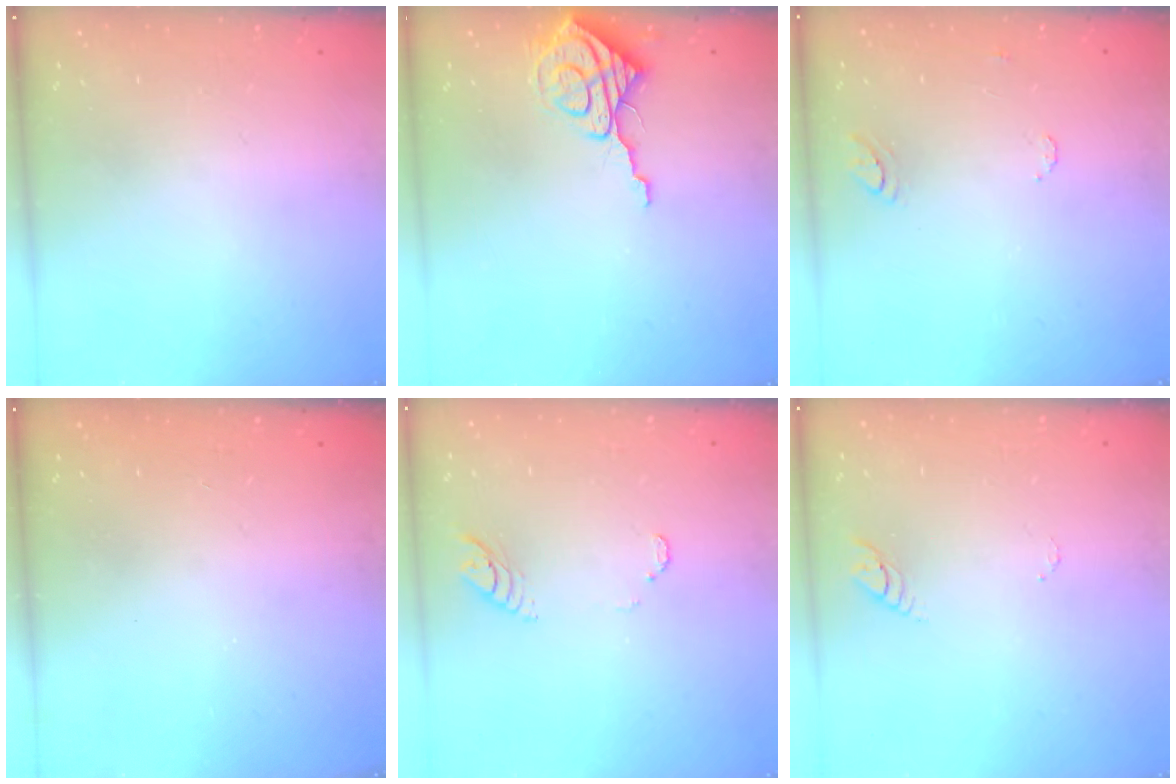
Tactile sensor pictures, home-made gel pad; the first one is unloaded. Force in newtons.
{"total": 8.9, "press": 8.9, "slide": 1.0}
{"total": 5.9, "press": 5.9, "slide": 0.5}
{"total": 0.0}
{"total": 4.0, "press": 3.9, "slide": 0.3}
{"total": 2.9, "press": 2.9, "slide": 0.4}